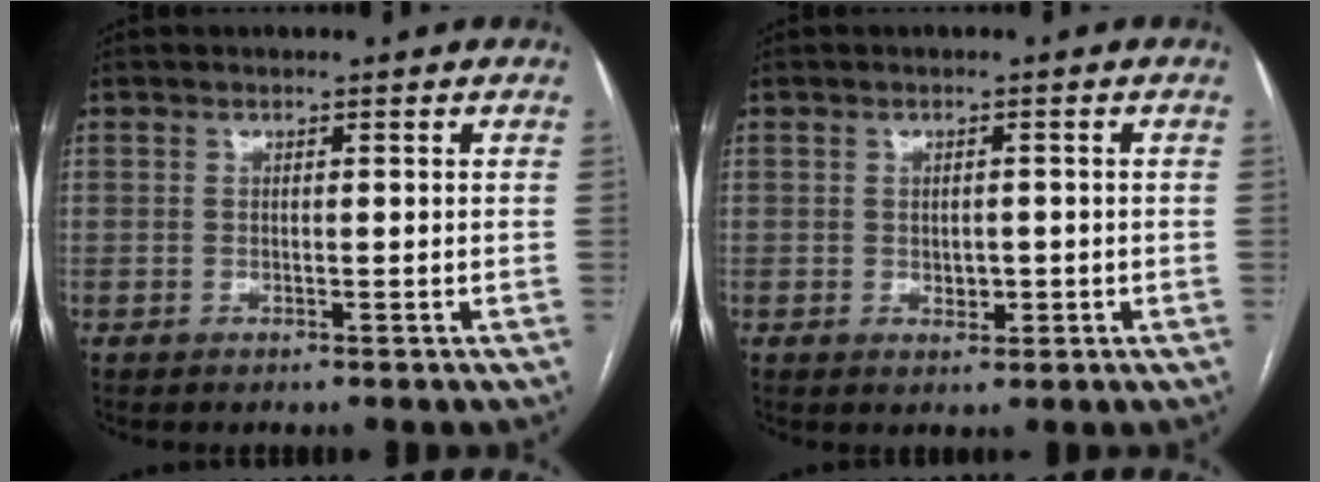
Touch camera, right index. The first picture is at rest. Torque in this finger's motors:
{"motor_torque": [-0.10, 0.00, -0.06, 0.00]}